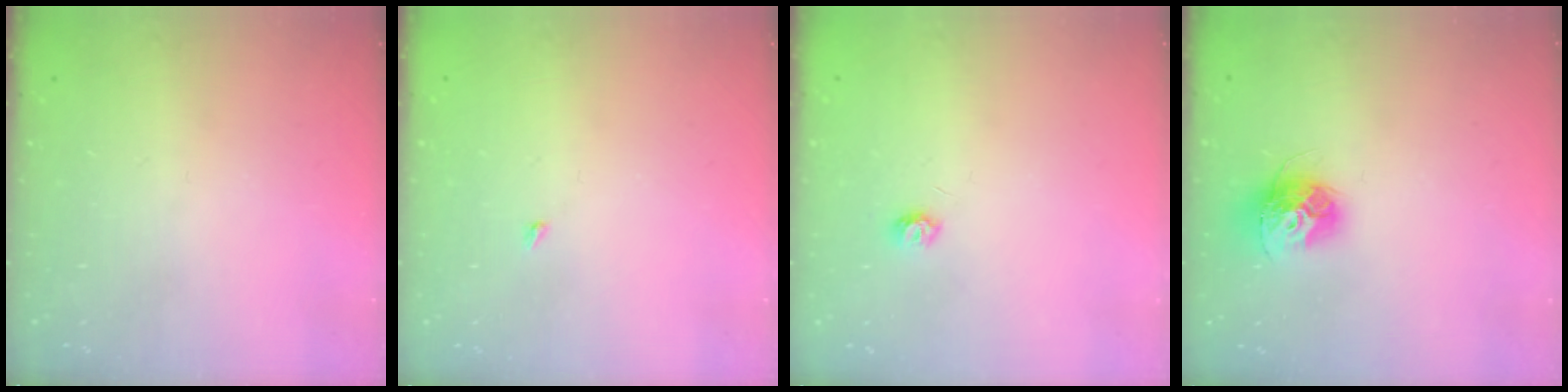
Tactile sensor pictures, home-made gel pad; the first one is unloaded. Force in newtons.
{"total": 1.9, "press": 1.9, "slide": 0.3}
{"total": 3.9, "press": 3.9, "slide": 0.5}
{"total": 12.2, "press": 12.1, "slide": 1.0}